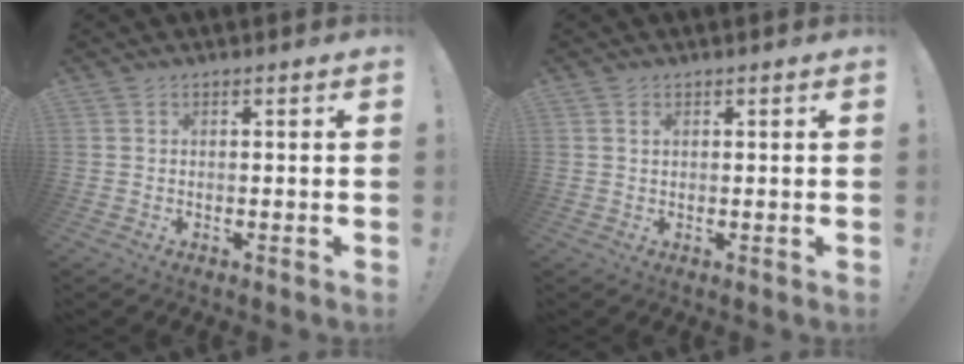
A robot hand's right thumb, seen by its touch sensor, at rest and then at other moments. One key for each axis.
{"total": 0.9, "fx": 0.6, "fy": 0.4, "fz": 0.6, "tx": -0.004, "ty": -0.002, "tz": 0.009}